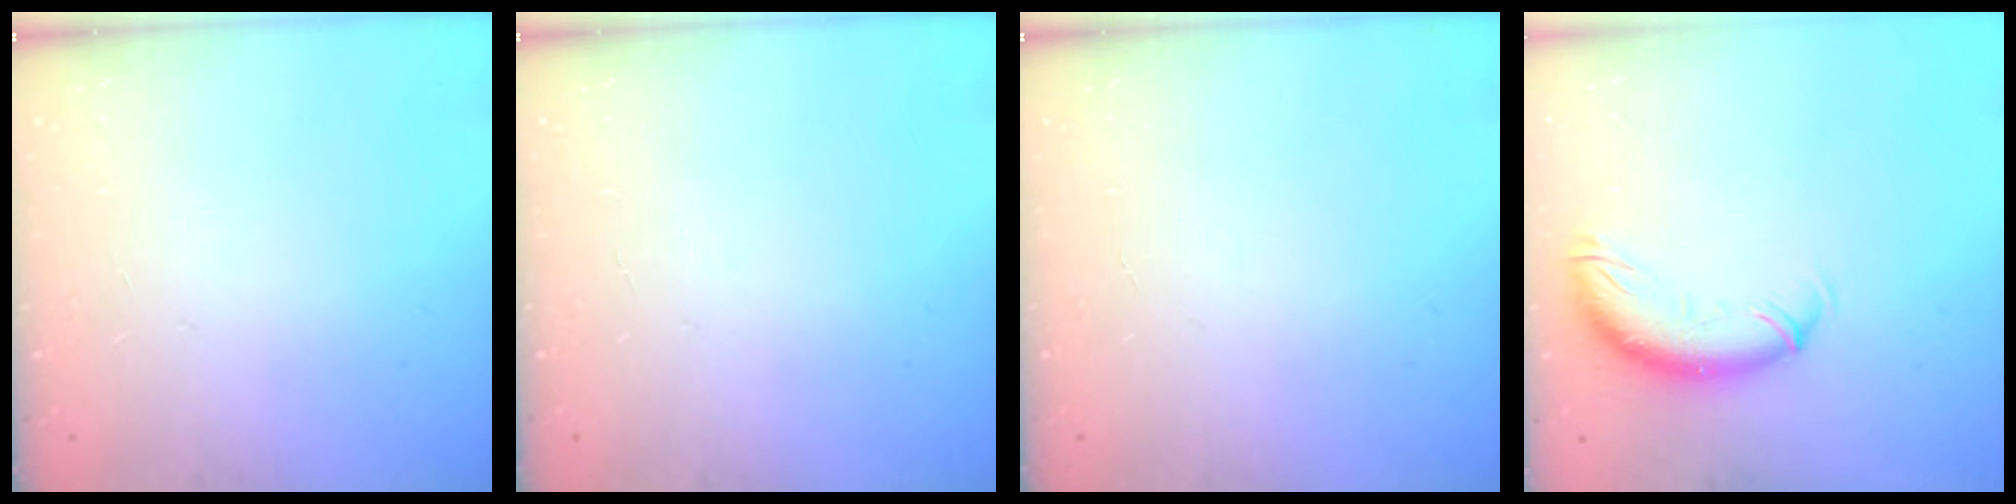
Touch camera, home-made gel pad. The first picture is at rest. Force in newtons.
{"total": 0.0}
{"total": 0.0}
{"total": 11.0, "press": 11.0, "slide": 0.8}